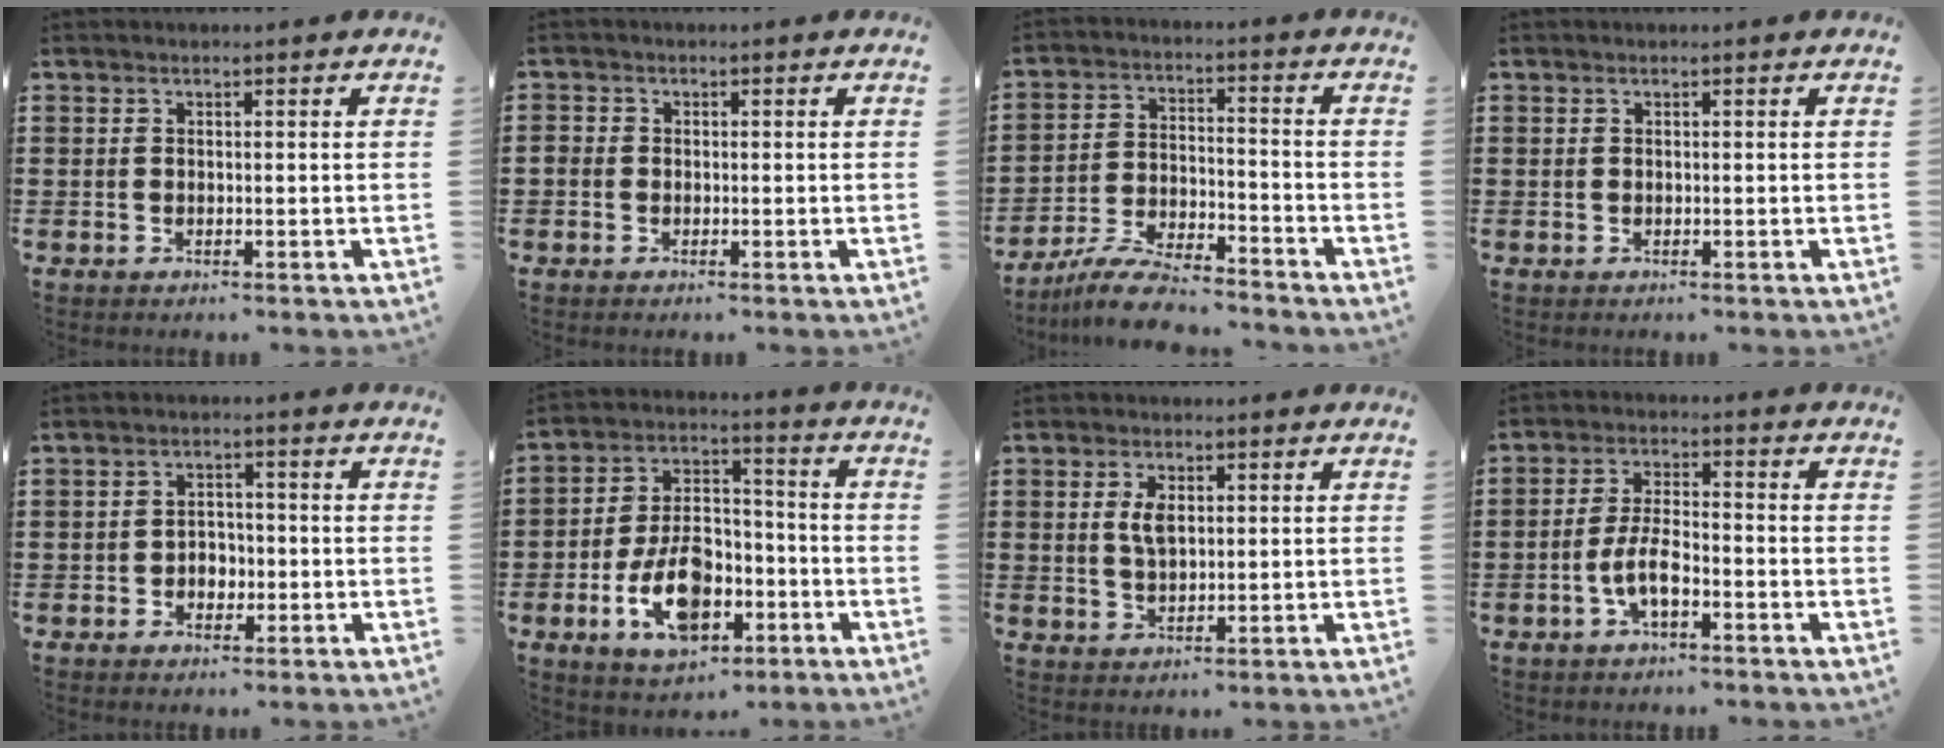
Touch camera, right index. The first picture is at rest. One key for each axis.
{"total": 1.1, "fx": -0.5, "fy": 0.9, "fz": 0.3, "tx": -0.009, "ty": 0.002, "tz": -0.010}
{"total": 7.5, "fx": -7.0, "fy": 0.6, "fz": 2.6, "tx": -0.056, "ty": 0.009, "tz": -0.134}
{"total": 0.0}
{"total": 2.6, "fx": -0.9, "fy": 2.1, "fz": 1.3, "tx": -0.030, "ty": 0.005, "tz": -0.020}
{"total": 11.3, "fx": -4.3, "fy": 6.7, "fz": 8.0, "tx": -0.155, "ty": 0.005, "tz": -0.079}
{"total": 3.8, "fx": 0.9, "fy": 1.9, "fz": 3.1, "tx": -0.066, "ty": 0.010, "tz": 0.015}
{"total": 5.8, "fx": -2.4, "fy": 2.0, "fz": 4.9, "tx": -0.117, "ty": -0.004, "tz": -0.052}